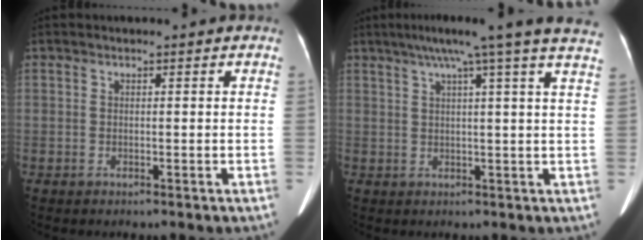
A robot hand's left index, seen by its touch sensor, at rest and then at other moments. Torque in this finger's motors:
{"motor_torque": [0.76, -1.07, 0.10, 0.10]}